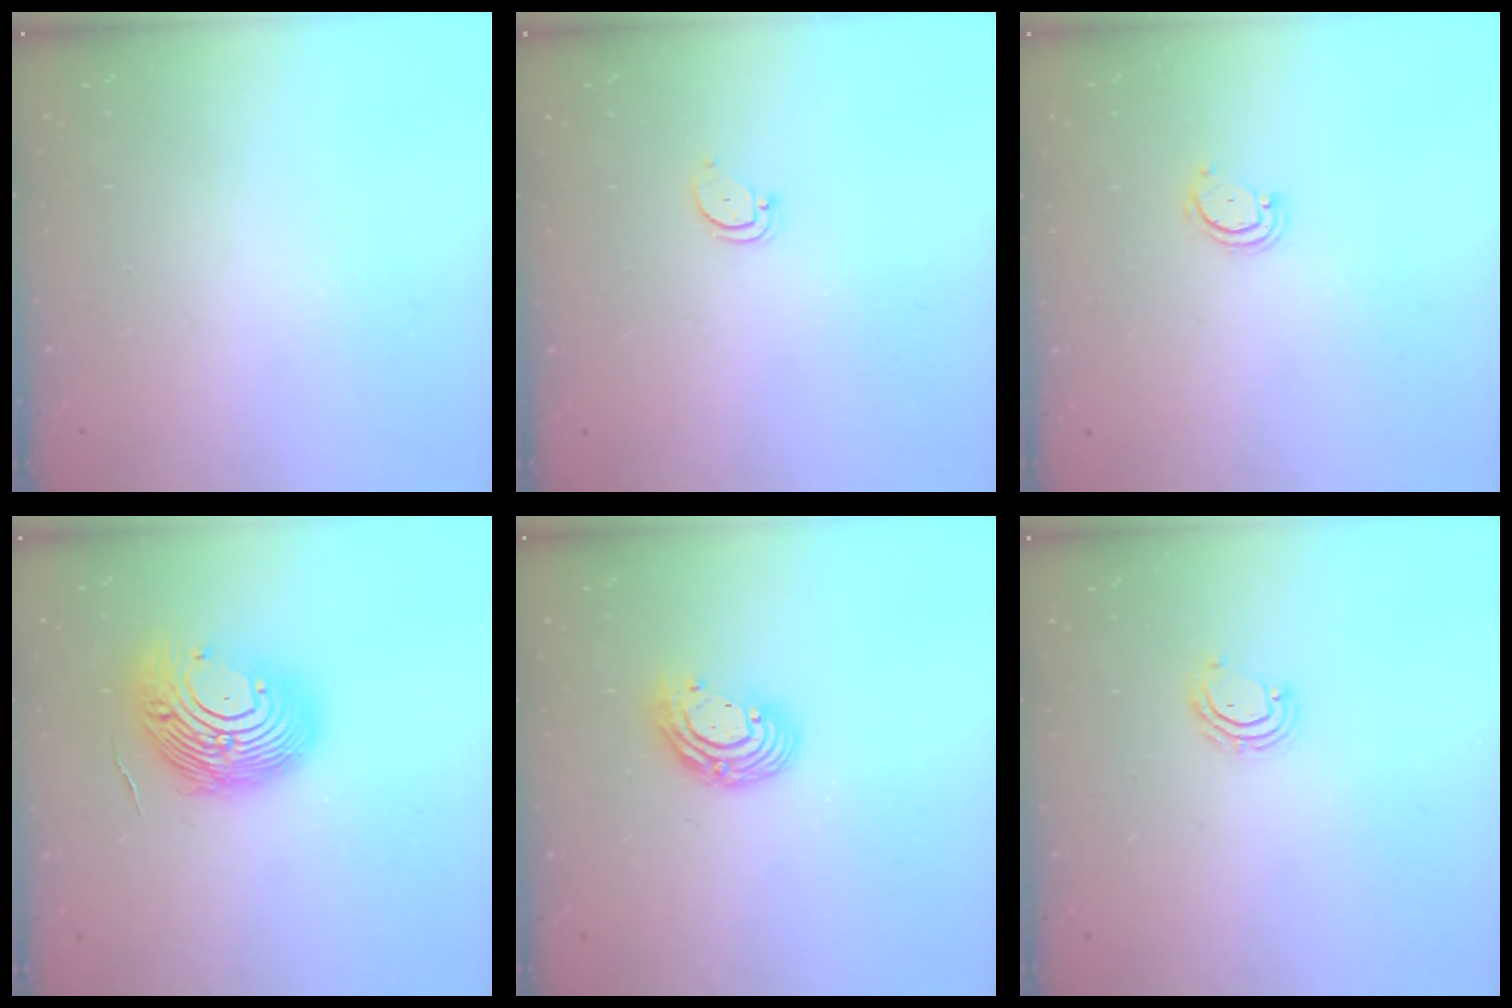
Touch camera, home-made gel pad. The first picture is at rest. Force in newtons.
{"total": 2.6, "press": 2.6, "slide": 0.1}
{"total": 2.6, "press": 2.6, "slide": 0.3}
{"total": 15.5, "press": 14.6, "slide": 5.1}
{"total": 9.9, "press": 9.9, "slide": 0.8}
{"total": 5.0, "press": 4.9, "slide": 0.3}